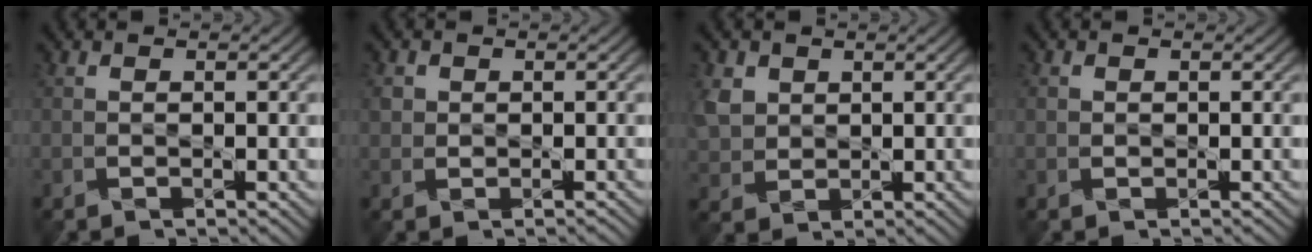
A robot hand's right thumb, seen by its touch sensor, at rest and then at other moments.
{"total": 1.3, "force": [0.7, 1.0, -0.5], "torque": [0.005, 0.010, 0.014]}
{"total": 3.2, "force": [1.8, 2.6, 0.7], "torque": [-0.036, 0.006, 0.035]}
{"total": 0.6, "force": [0.3, 0.4, -0.4], "torque": [0.010, 0.004, 0.006]}